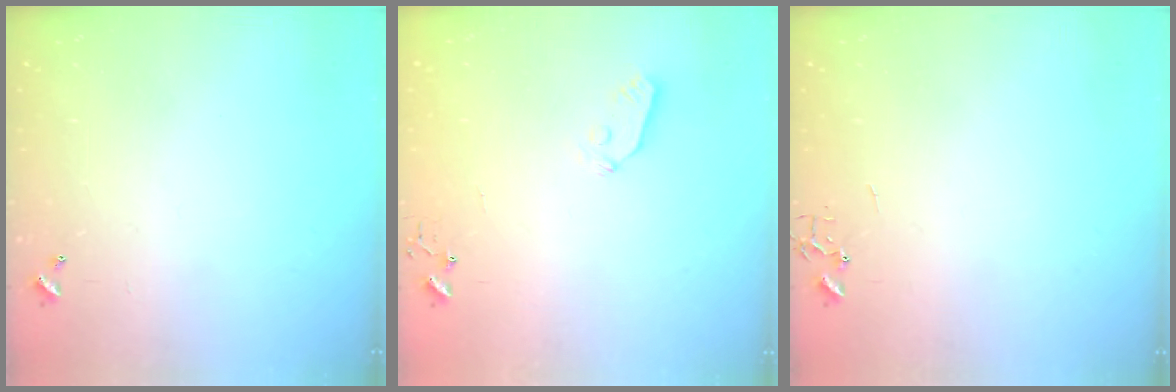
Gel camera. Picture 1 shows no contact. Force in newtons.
{"total": 3.8, "press": 3.7, "slide": 0.5}
{"total": 0.0}